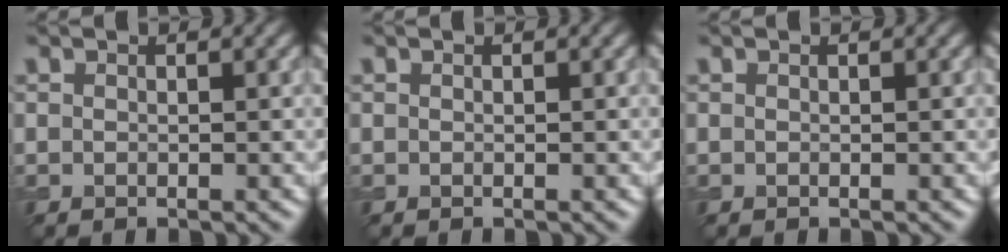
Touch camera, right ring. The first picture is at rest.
{"total": 0.0}
{"total": 0.0}